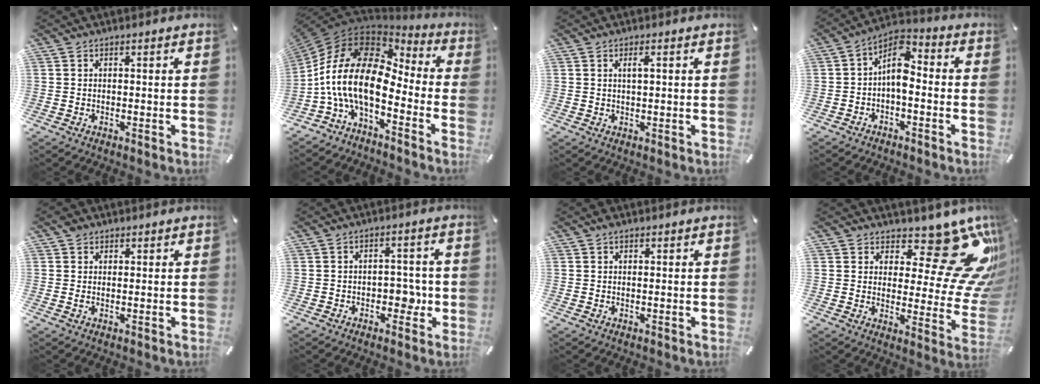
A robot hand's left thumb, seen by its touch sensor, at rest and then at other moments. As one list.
[{"total": 16.9, "force": [-3.3, 9.2, 13.7], "torque": [-0.297, 0.005, -0.064]}, {"total": 2.1, "force": [0.7, 0.4, 2.0], "torque": [-0.039, 0.004, 0.009]}, {"total": 7.8, "force": [-1.0, 4.5, 6.3], "torque": [-0.118, 0.000, -0.020]}, {"total": 1.7, "force": [0.9, 1.3, 0.6], "torque": [-0.014, 0.004, 0.017]}, {"total": 5.8, "force": [-1.4, 3.7, 4.2], "torque": [-0.053, 0.006, -0.025]}, {"total": 0.9, "force": [0.7, 0.4, 0.4], "torque": [-0.010, 0.002, 0.012]}, {"total": 18.3, "force": [11.9, 7.0, 12.0], "torque": [-0.143, -0.100, 0.192]}]